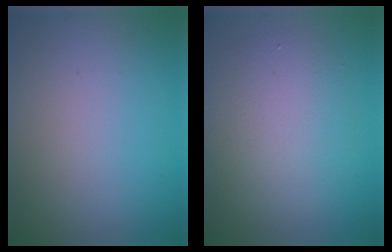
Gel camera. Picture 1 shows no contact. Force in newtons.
{"total": 5.0, "press": 5.0, "slide": 0.2}